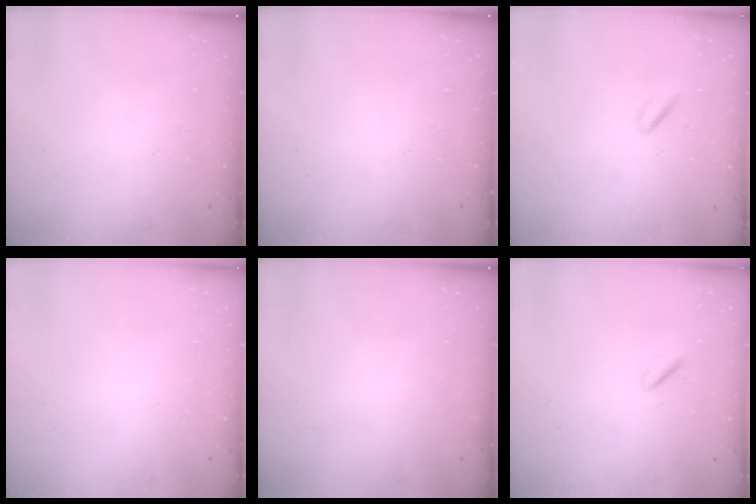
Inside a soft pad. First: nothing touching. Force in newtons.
{"total": 0.0}
{"total": 3.1, "press": 2.9, "slide": 1.0}
{"total": 2.0, "press": 2.0, "slide": 0.1}
{"total": 0.0}
{"total": 0.6, "press": 0.0, "slide": 0.6}